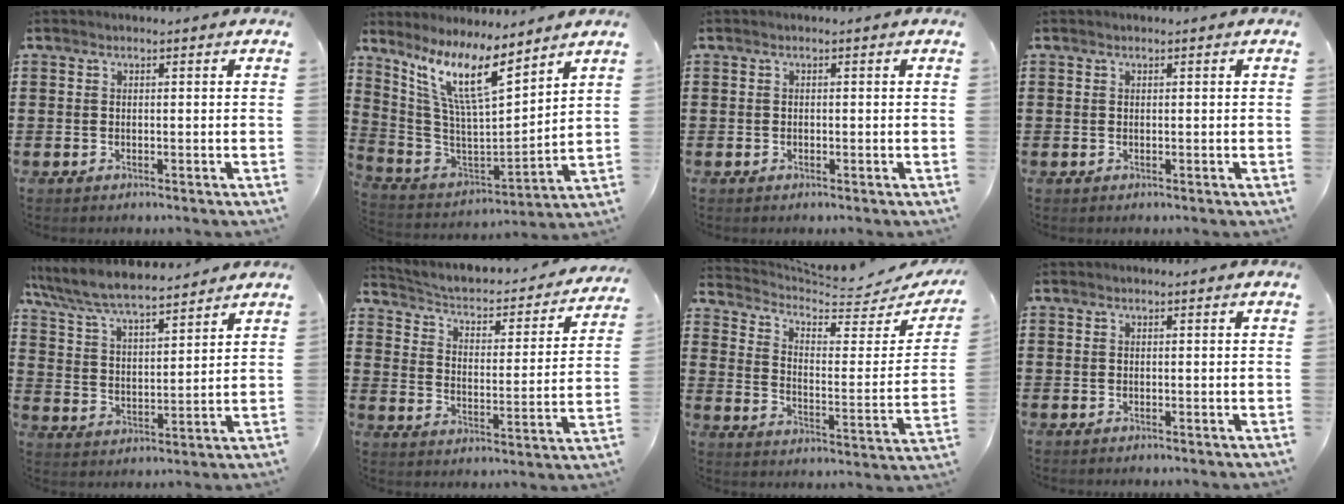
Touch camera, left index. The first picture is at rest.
{"total": 12.3, "force": [8.1, 2.2, 9.0], "torque": [-0.203, -0.044, 0.139]}
{"total": 0.0}
{"total": 0.0}
{"total": 7.2, "force": [6.6, 0.8, 2.6], "torque": [-0.078, -0.037, 0.114]}
{"total": 2.3, "force": [1.7, 0.9, 1.2], "torque": [-0.039, -0.024, 0.016]}
{"total": 4.9, "force": [4.3, 1.3, 1.9], "torque": [-0.064, -0.040, 0.071]}
{"total": 0.0}